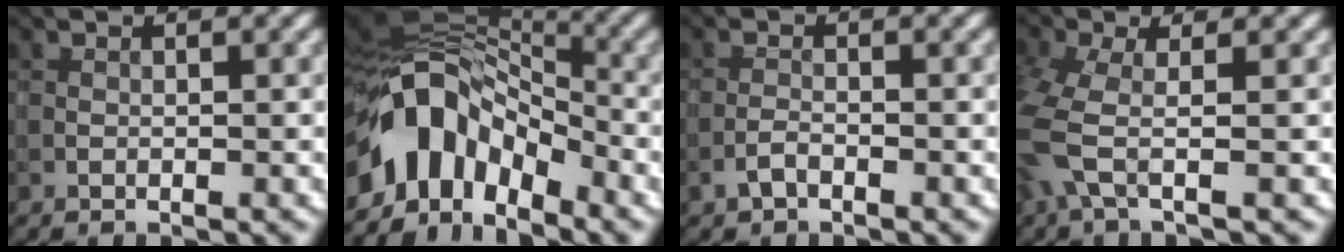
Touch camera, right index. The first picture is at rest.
{"total": 10.6, "force": [-4.6, 6.5, 7.0], "torque": [-0.116, 0.006, -0.084]}
{"total": 1.2, "force": [-0.8, 0.5, 0.7], "torque": [-0.013, 0.005, -0.019]}
{"total": 4.7, "force": [-1.5, 1.7, 4.1], "torque": [-0.114, -0.016, -0.039]}